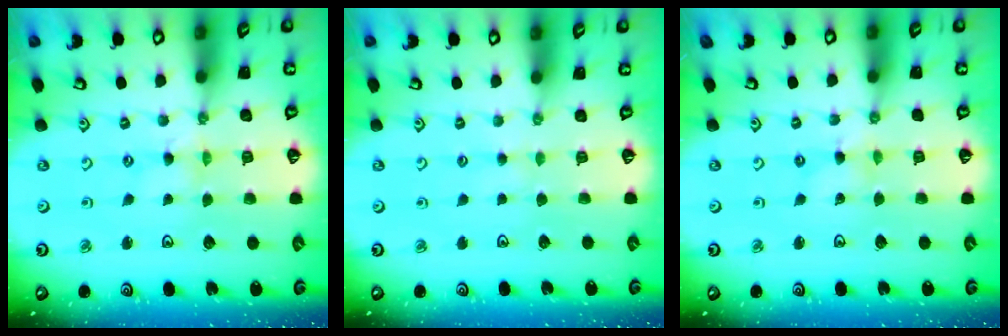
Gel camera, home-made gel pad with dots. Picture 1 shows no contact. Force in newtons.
{"total": 2.0, "press": 2.0, "slide": 0.3}
{"total": 0.0}